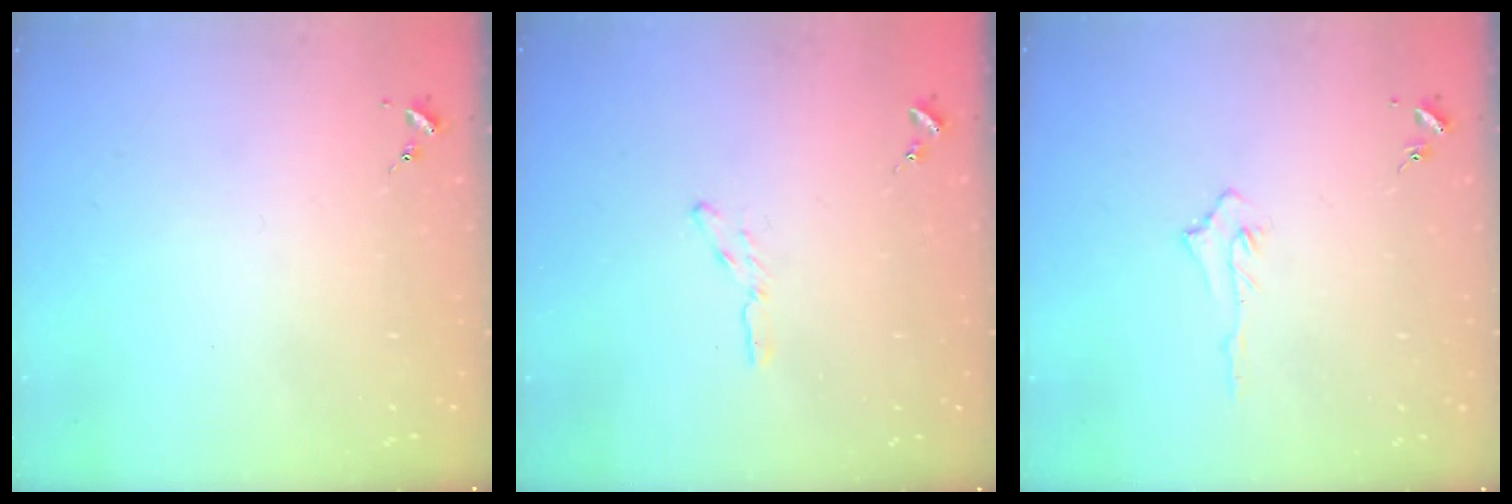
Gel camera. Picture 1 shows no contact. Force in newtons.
{"total": 3.0, "press": 3.0, "slide": 0.3}
{"total": 3.2, "press": 3.1, "slide": 0.6}